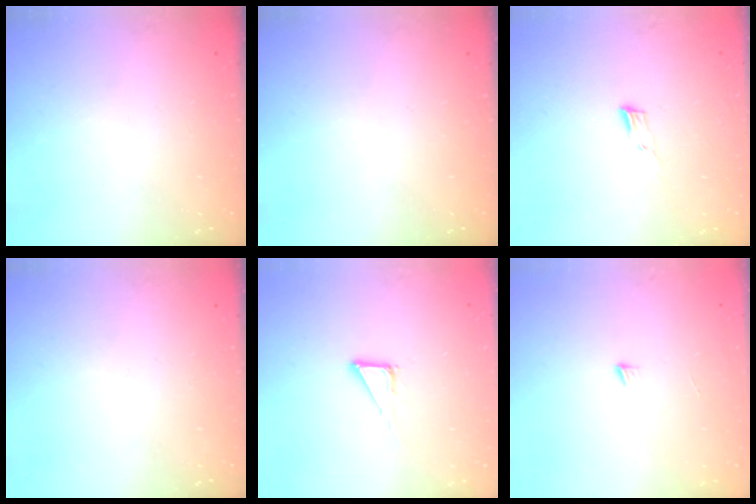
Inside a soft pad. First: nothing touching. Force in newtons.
{"total": 0.0}
{"total": 4.4, "press": 4.3, "slide": 1.0}
{"total": 0.0}
{"total": 4.7, "press": 4.7, "slide": 0.2}
{"total": 3.0, "press": 3.0, "slide": 0.3}